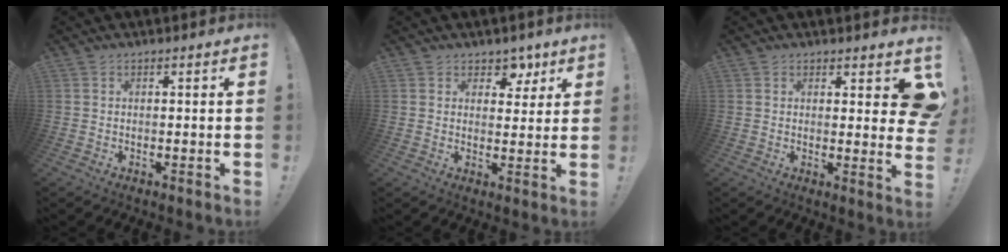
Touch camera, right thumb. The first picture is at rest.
{"total": 5.6, "force": [3.4, 4.4, 0.9], "torque": [0.009, -0.031, 0.062]}
{"total": 5.6, "force": [2.8, 2.5, 4.1], "torque": [-0.038, -0.019, 0.050]}